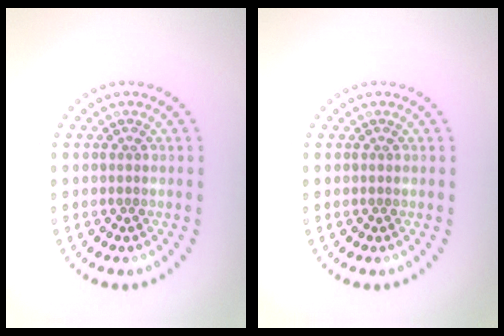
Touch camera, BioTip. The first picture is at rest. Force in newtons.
{"total": 0.0}